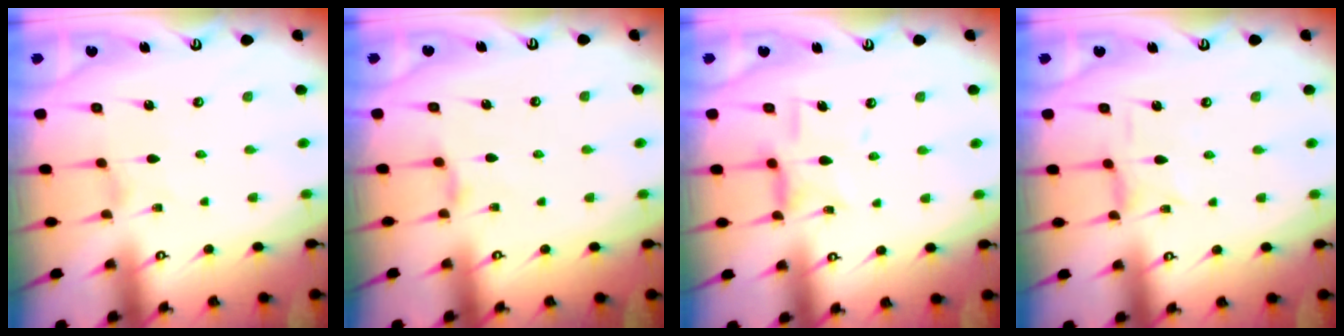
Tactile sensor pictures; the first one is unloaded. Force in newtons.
{"total": 1.4, "press": 1.4, "slide": 0.4}
{"total": 9.3, "press": 9.3, "slide": 0.8}
{"total": 0.8, "press": 0.8, "slide": 0.3}